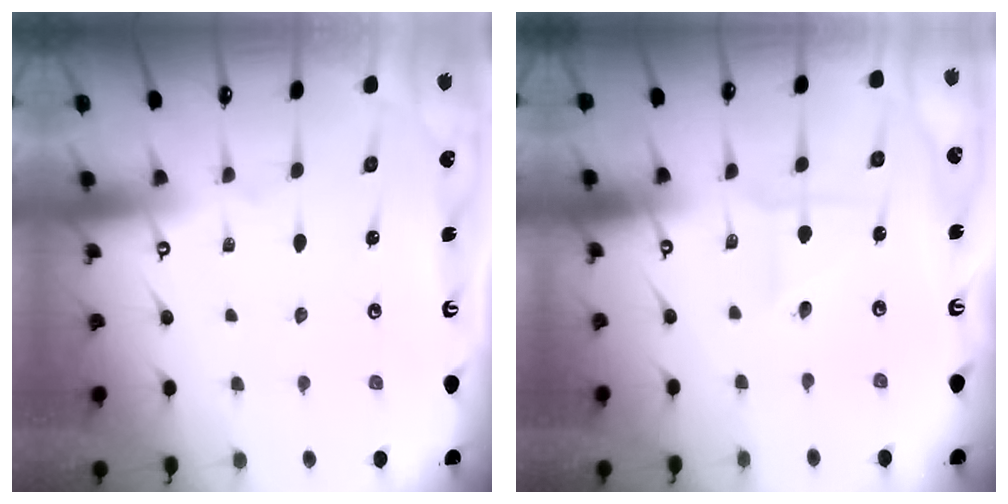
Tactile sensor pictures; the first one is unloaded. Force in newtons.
{"total": 2.6, "press": 2.6, "slide": 0.3}